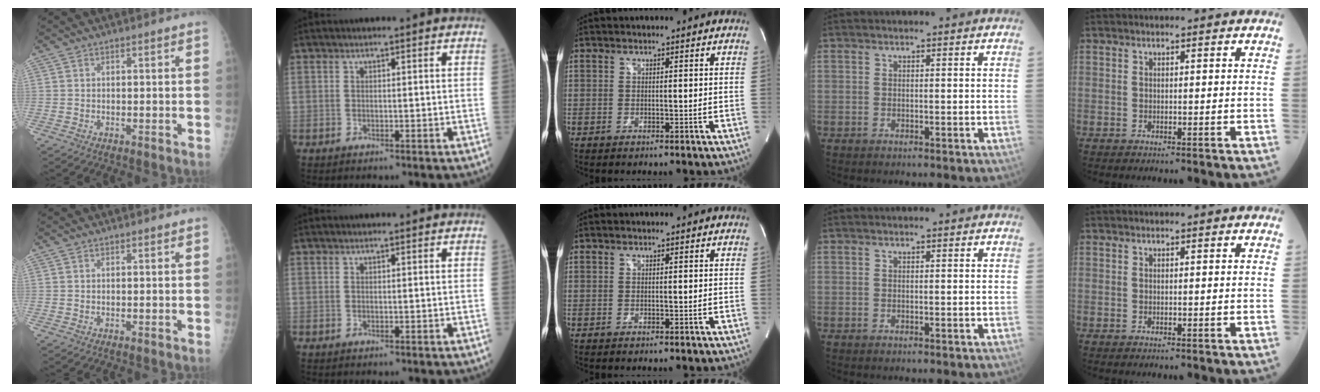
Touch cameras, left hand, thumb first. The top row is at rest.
{}